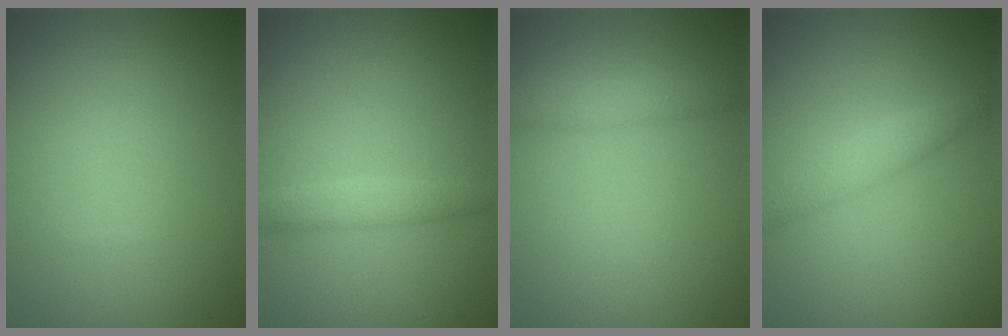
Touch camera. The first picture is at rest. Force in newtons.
{"total": 1.8, "press": 1.8, "slide": 0.1}
{"total": 2.0, "press": 2.0, "slide": 0.0}
{"total": 2.3, "press": 2.3, "slide": 0.0}